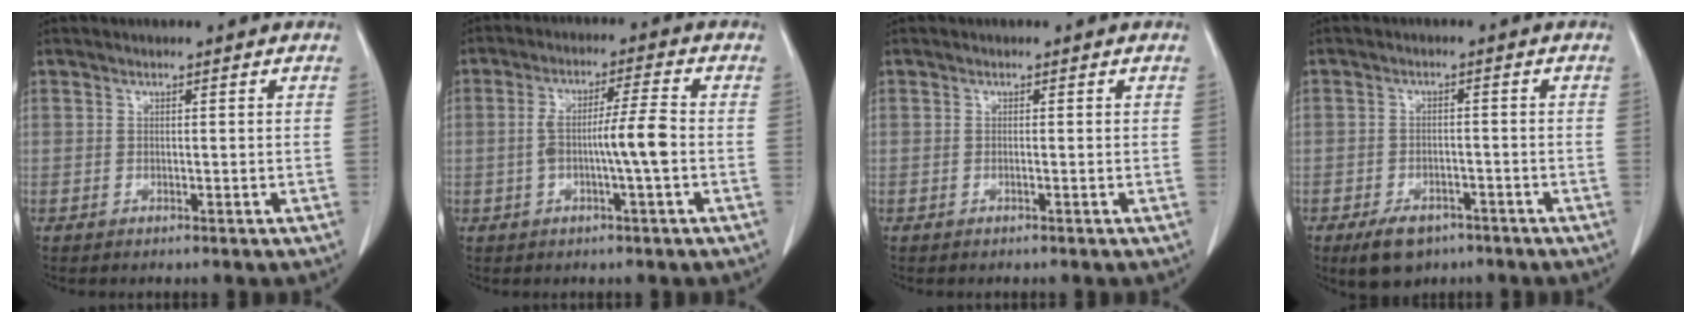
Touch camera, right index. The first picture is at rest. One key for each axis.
{"total": 6.5, "fx": -1.2, "fy": -0.2, "fz": 6.4, "tx": -0.122, "ty": 0.013, "tz": -0.020}
{"total": 0.0}
{"total": 5.9, "fx": -4.1, "fy": 3.2, "fz": 2.8, "tx": -0.049, "ty": -0.002, "tz": -0.059}